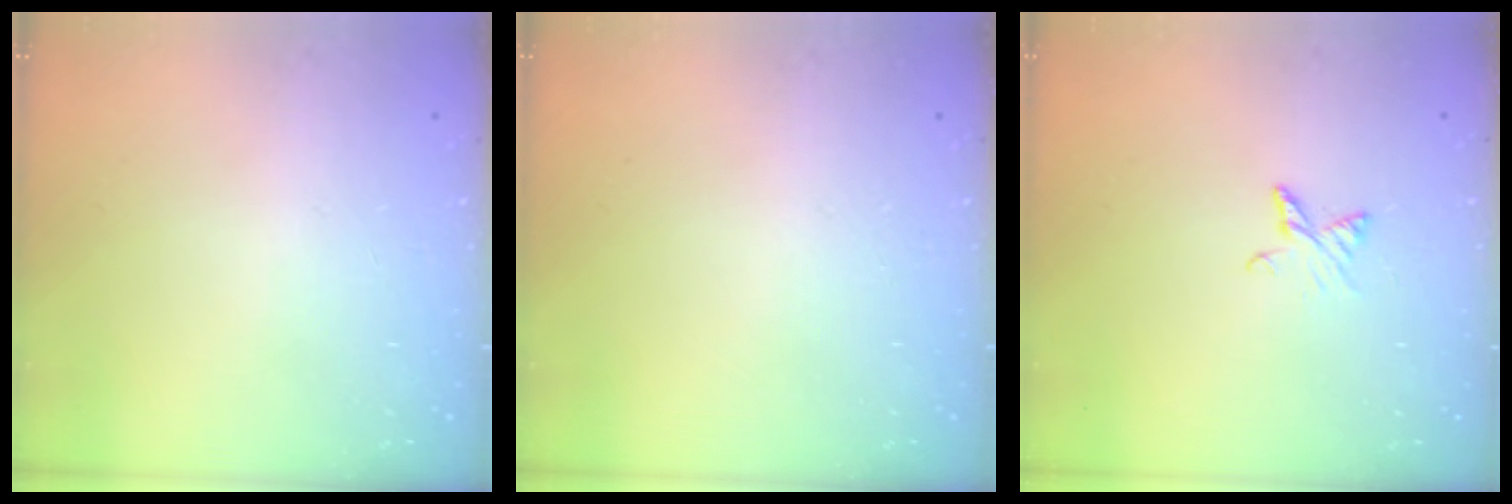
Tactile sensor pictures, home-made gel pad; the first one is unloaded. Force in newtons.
{"total": 0.0}
{"total": 5.4, "press": 5.3, "slide": 0.6}